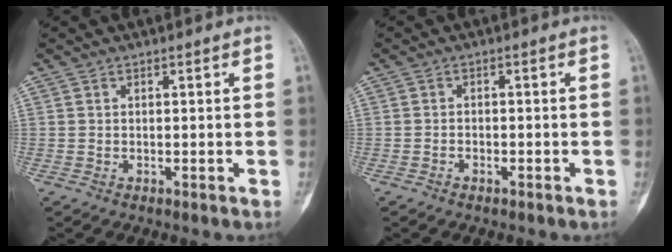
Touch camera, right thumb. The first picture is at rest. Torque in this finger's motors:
{"motor_torque": [-0.51, -0.30, 0.05, 0.21, 0.05]}